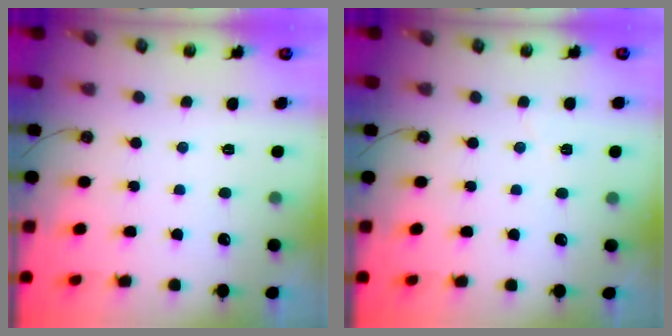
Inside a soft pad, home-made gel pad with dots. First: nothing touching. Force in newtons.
{"total": 2.6, "press": 2.2, "slide": 1.5}